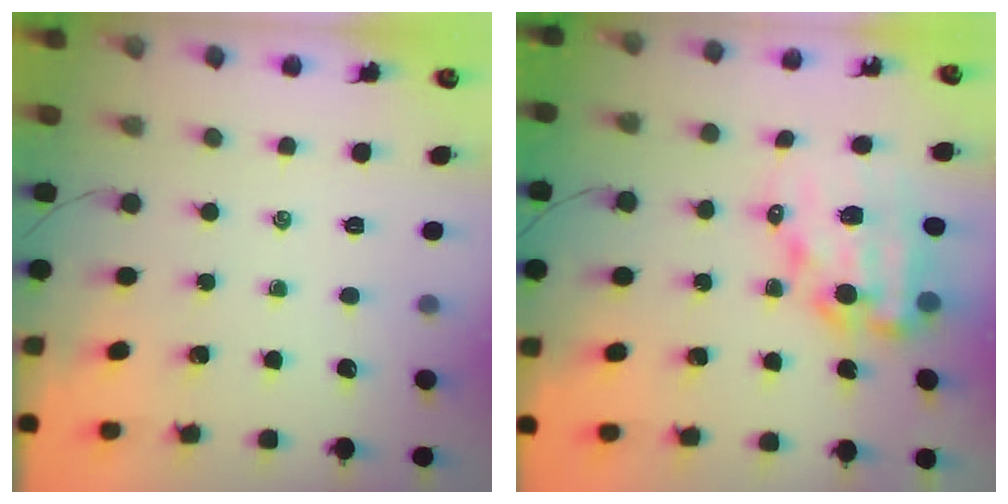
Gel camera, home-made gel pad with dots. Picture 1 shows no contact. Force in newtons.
{"total": 12.6, "press": 12.2, "slide": 3.3}